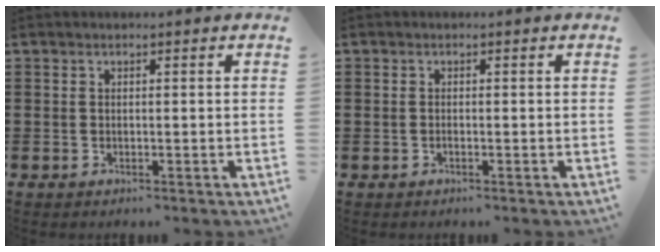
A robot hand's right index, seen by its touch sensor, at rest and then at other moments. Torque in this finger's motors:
{"motor_torque": [0.96, 1.05, -0.01, -0.06]}